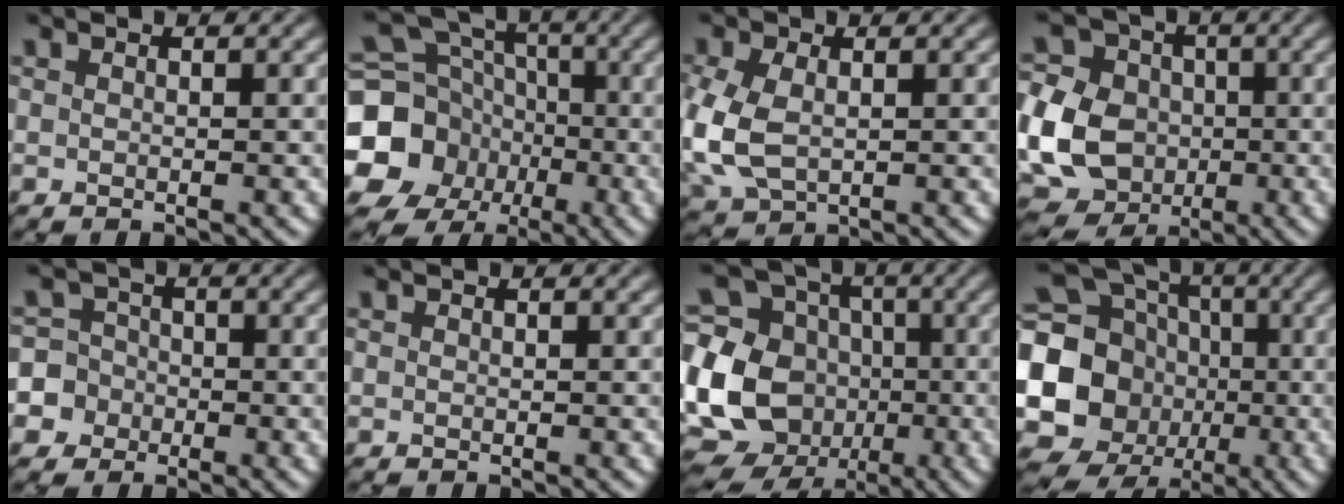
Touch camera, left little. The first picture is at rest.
{"total": 13.5, "force": [-3.6, 12.3, 4.4], "torque": [-0.119, -0.021, -0.091]}
{"total": 5.8, "force": [-0.8, 3.8, 4.3], "torque": [-0.122, -0.011, -0.014]}
{"total": 11.2, "force": [-2.2, 9.3, 5.8], "torque": [-0.126, -0.006, -0.064]}
{"total": 6.6, "force": [-2.7, 5.9, 1.1], "torque": [-0.015, 0.005, -0.078]}
{"total": 0.0}
{"total": 16.4, "force": [-3.8, 14.4, 6.8], "torque": [-0.174, 0.006, -0.083]}
{"total": 15.4, "force": [-1.4, 14.1, 6.1], "torque": [-0.153, -0.008, -0.046]}